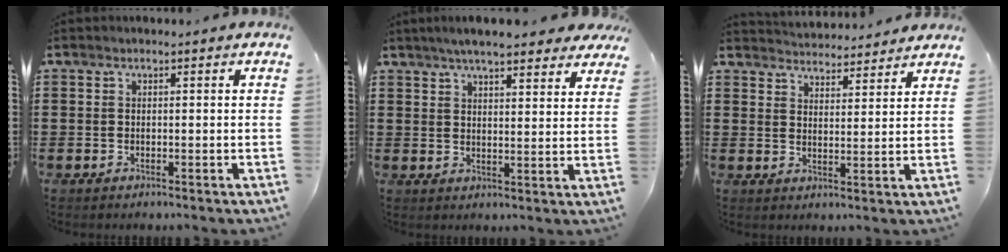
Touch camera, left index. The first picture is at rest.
{"total": 5.8, "force": [5.2, 0.7, 2.4], "torque": [-0.063, -0.009, 0.095]}
{"total": 3.8, "force": [3.8, 0.1, -0.2], "torque": [-0.010, -0.022, 0.068]}